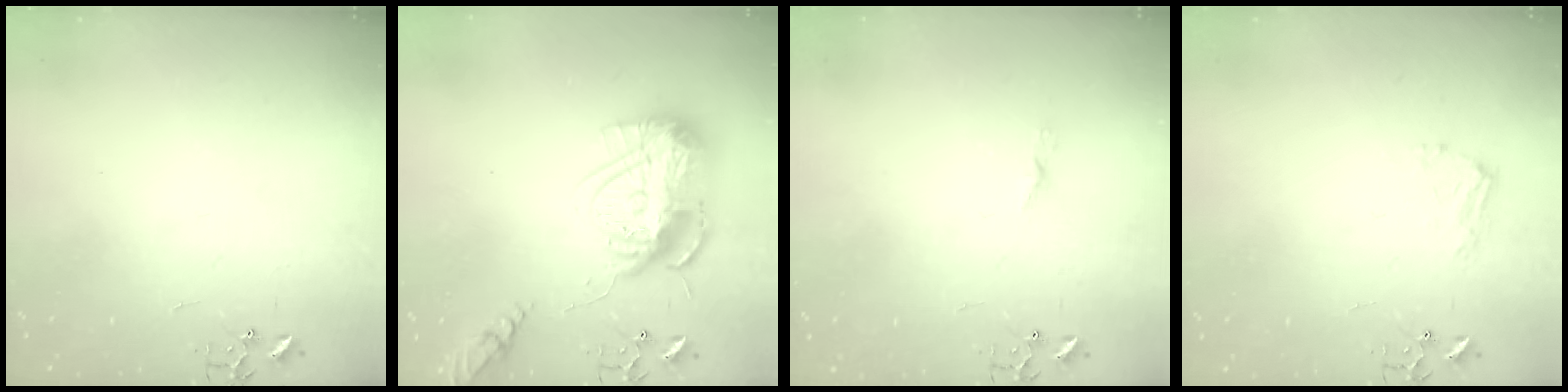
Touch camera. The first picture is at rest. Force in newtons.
{"total": 18.9, "press": 18.9, "slide": 1.6}
{"total": 3.8, "press": 3.7, "slide": 0.3}
{"total": 9.0, "press": 8.9, "slide": 0.9}